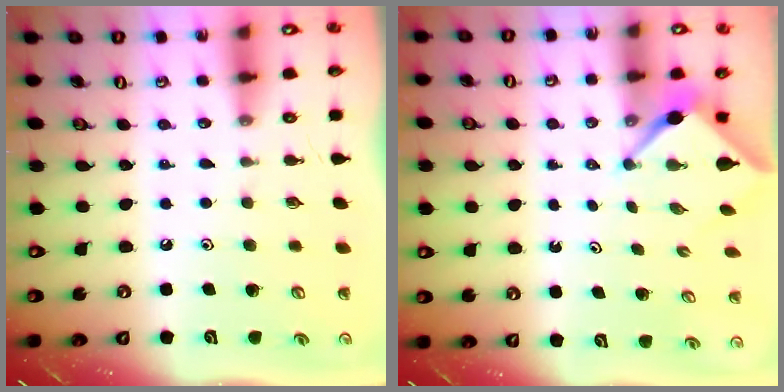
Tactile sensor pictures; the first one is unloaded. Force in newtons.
{"total": 2.5, "press": 2.5, "slide": 0.3}